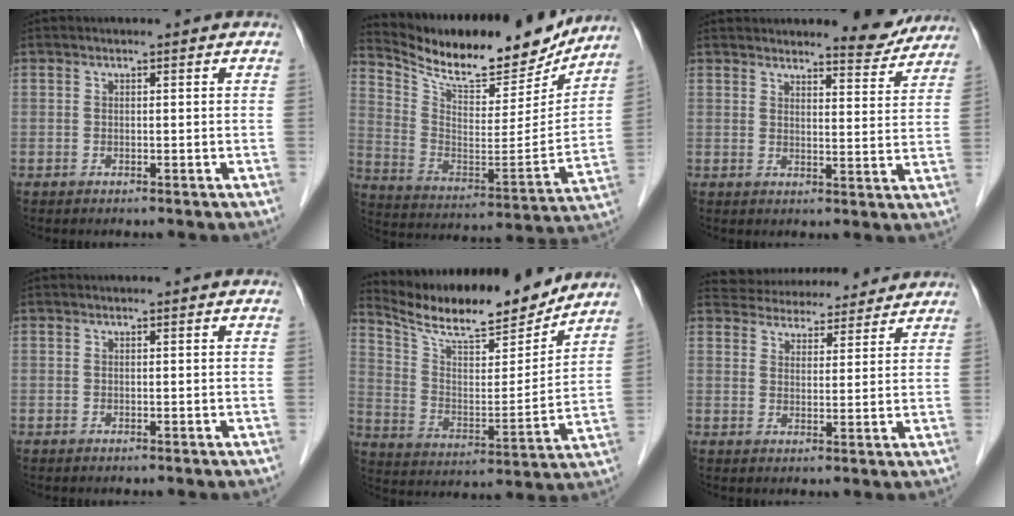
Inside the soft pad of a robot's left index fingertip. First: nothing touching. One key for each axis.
{"total": 21.0, "fx": 18.8, "fy": 5.2, "fz": 7.7, "tx": -0.143, "ty": -0.023, "tz": 0.291}
{"total": 6.8, "fx": 6.5, "fy": 1.4, "fz": 1.3, "tx": -0.010, "ty": -0.020, "tz": 0.073}
{"total": 0.0}
{"total": 16.8, "fx": 15.4, "fy": 2.6, "fz": 6.1, "tx": -0.116, "ty": -0.011, "tz": 0.254}
{"total": 12.5, "fx": 11.8, "fy": 3.3, "fz": 2.2, "tx": -0.028, "ty": 0.029, "tz": 0.161}